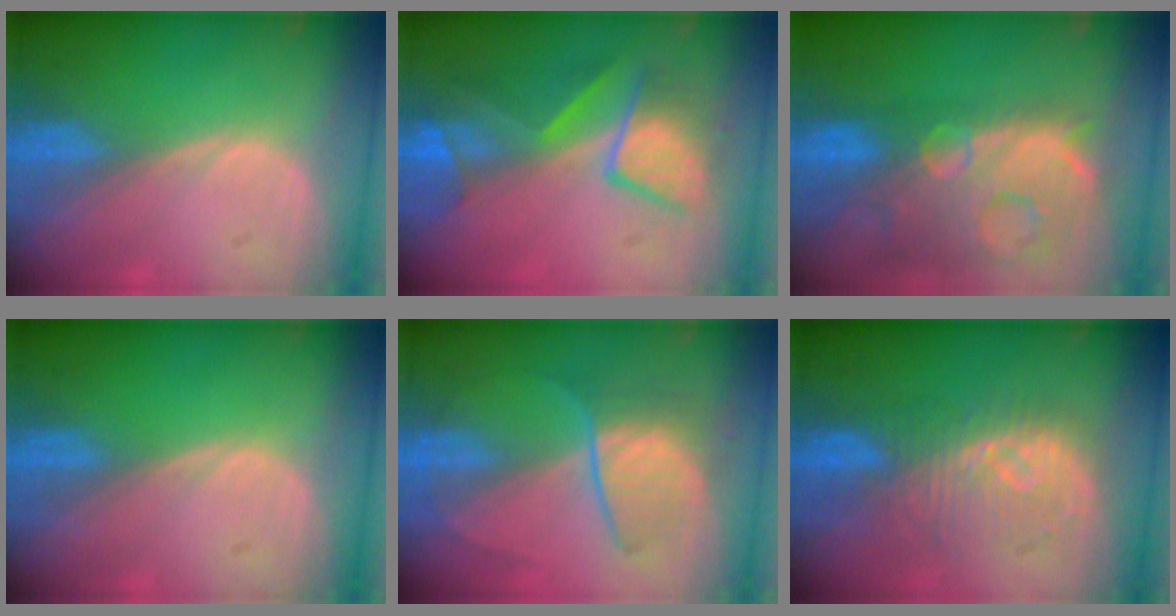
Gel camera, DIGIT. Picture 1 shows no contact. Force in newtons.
{"total": 8.6, "press": 8.2, "slide": 2.6}
{"total": 14.5, "press": 11.7, "slide": 8.4}
{"total": 0.0}
{"total": 6.4, "press": 6.4, "slide": 0.8}
{"total": 8.4, "press": 8.4, "slide": 1.0}